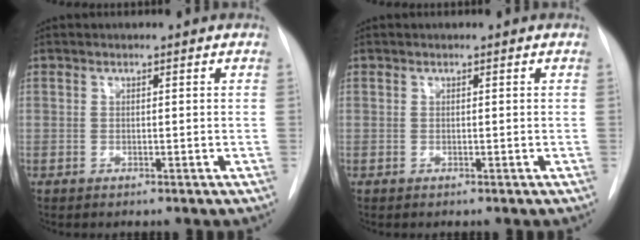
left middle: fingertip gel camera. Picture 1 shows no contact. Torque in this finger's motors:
{"motor_torque": [-0.12, -0.37, -0.01, 0.00]}